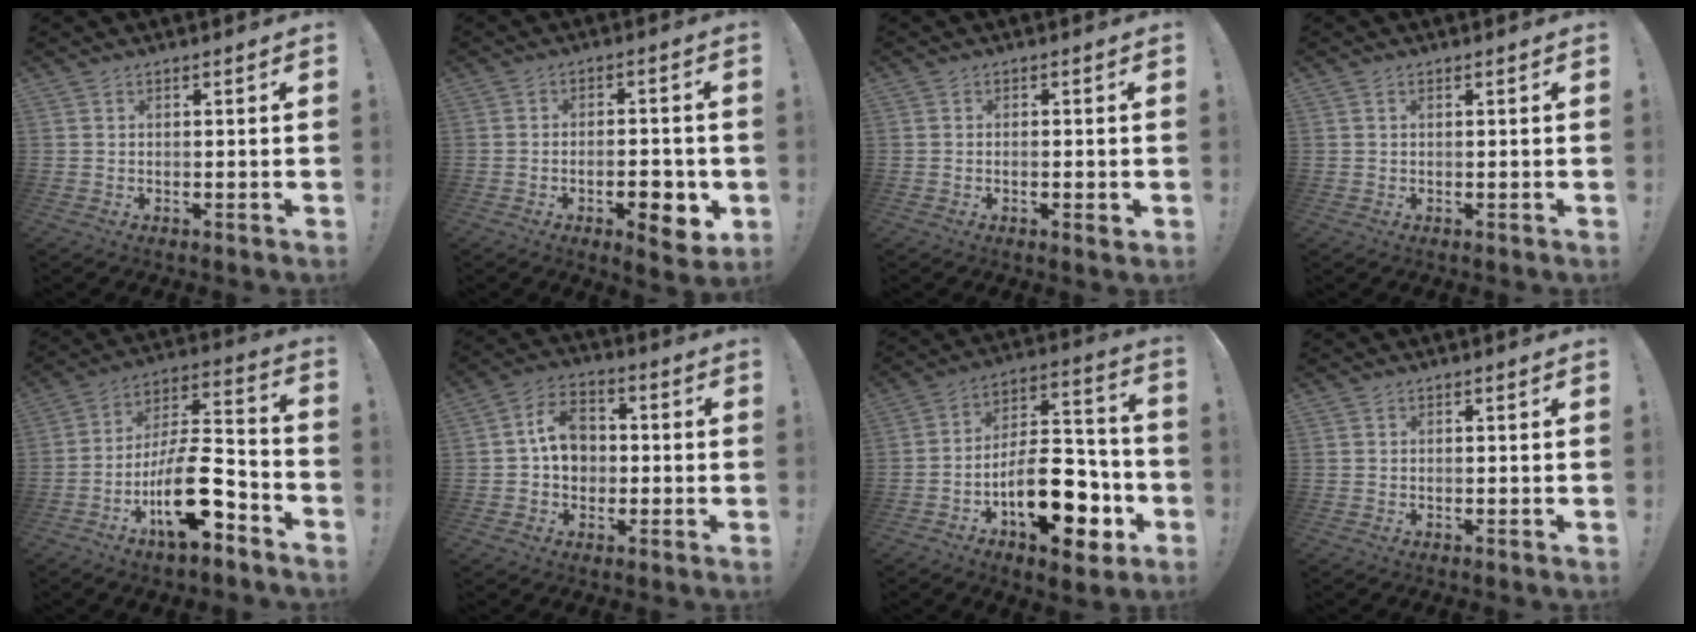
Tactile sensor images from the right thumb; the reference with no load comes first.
{"total": 8.7, "force": [-3.1, 4.2, 7.0], "torque": [-0.075, 0.010, -0.045]}
{"total": 2.0, "force": [-0.7, 0.7, 1.8], "torque": [-0.025, 0.003, -0.012]}
{"total": 0.5, "force": [0.2, 0.2, 0.4], "torque": [-0.013, 0.004, 0.005]}
{"total": 20.1, "force": [-9.1, 8.1, 16.0], "torque": [-0.280, 0.059, -0.141]}
{"total": 10.6, "force": [0.4, 8.6, 6.2], "torque": [-0.089, 0.014, 0.011]}
{"total": 21.2, "force": [-8.7, 10.6, 16.2], "torque": [-0.251, 0.055, -0.128]}
{"total": 0.0}